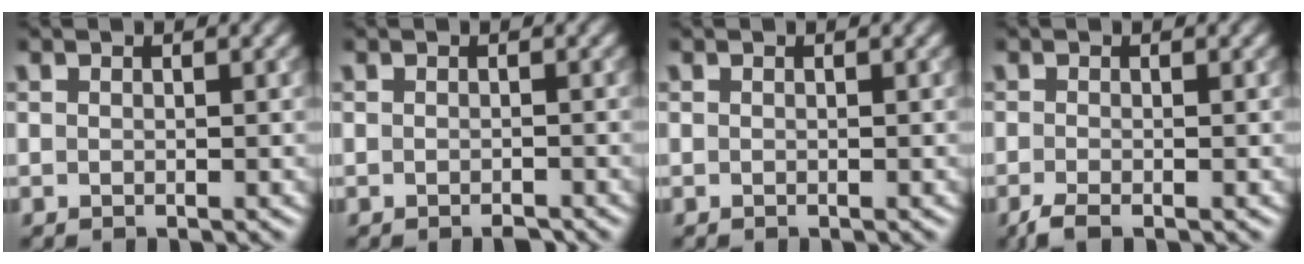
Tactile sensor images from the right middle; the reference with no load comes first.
{"total": 0.9, "force": [-0.7, 0.3, 0.5], "torque": [-0.007, -0.002, -0.010]}
{"total": 0.0}
{"total": 1.8, "force": [-1.2, 0.3, 1.3], "torque": [-0.027, -0.007, -0.030]}